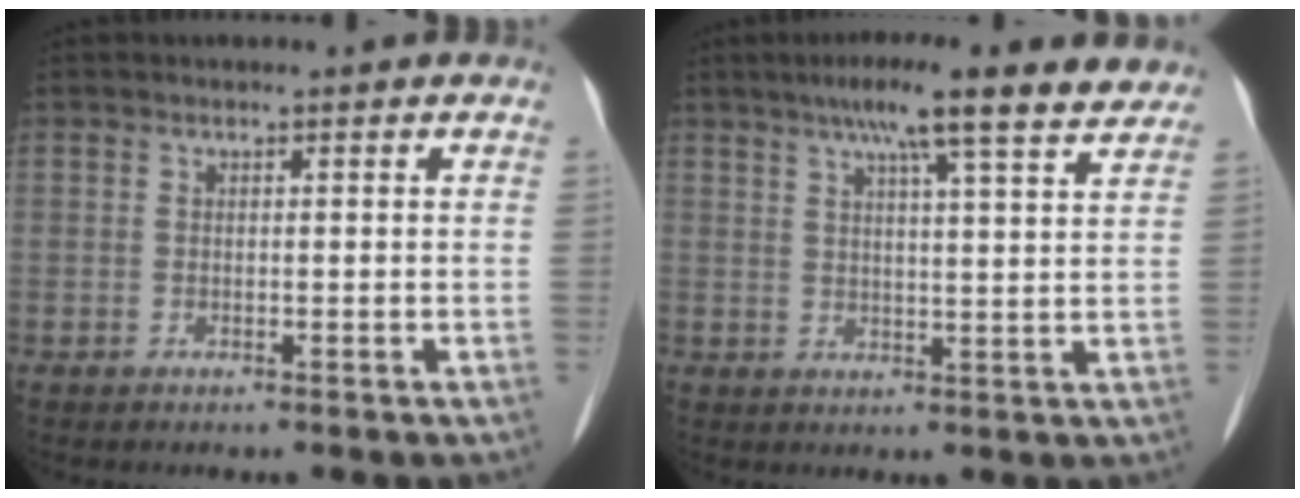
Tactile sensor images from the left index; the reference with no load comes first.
{"total": 11.6, "force": [9.0, 1.1, 7.3], "torque": [-0.108, 0.021, 0.117]}